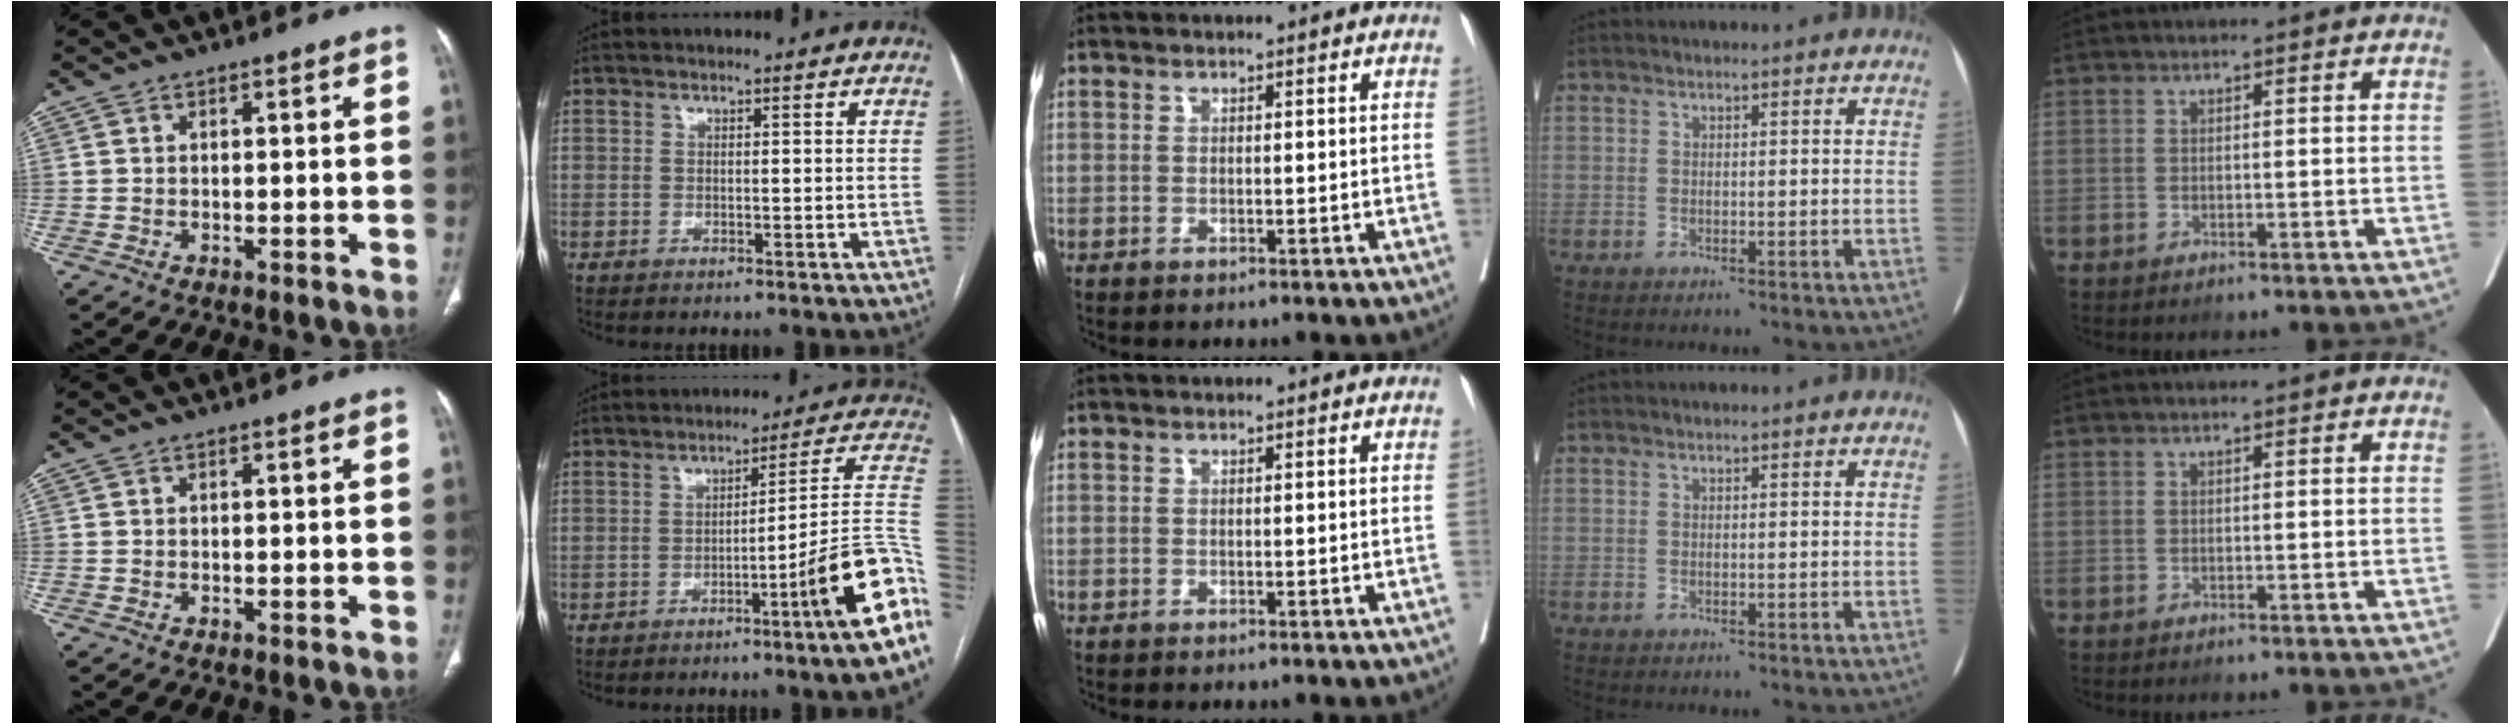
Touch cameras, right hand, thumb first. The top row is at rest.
{"index": {"total": 16.3, "force": [-6.1, -0.7, 15.0], "torque": [-0.127, 0.009, -0.086]}}